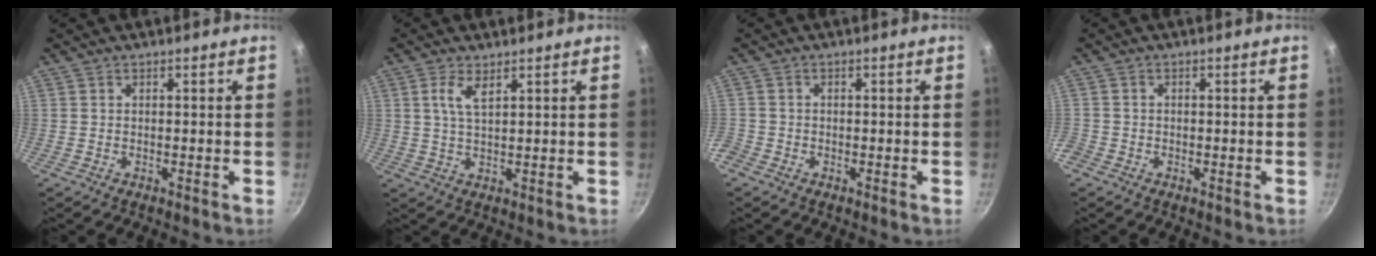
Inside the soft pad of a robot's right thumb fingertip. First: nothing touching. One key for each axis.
{"total": 4.1, "fx": 2.0, "fy": 1.5, "fz": 3.3, "tx": -0.063, "ty": -0.011, "tz": 0.040}
{"total": 2.2, "fx": -1.3, "fy": 1.6, "fz": 0.6, "tx": -0.020, "ty": 0.002, "tz": -0.027}
{"total": 1.9, "fx": -1.1, "fy": 1.5, "fz": 0.5, "tx": -0.015, "ty": 0.001, "tz": -0.022}